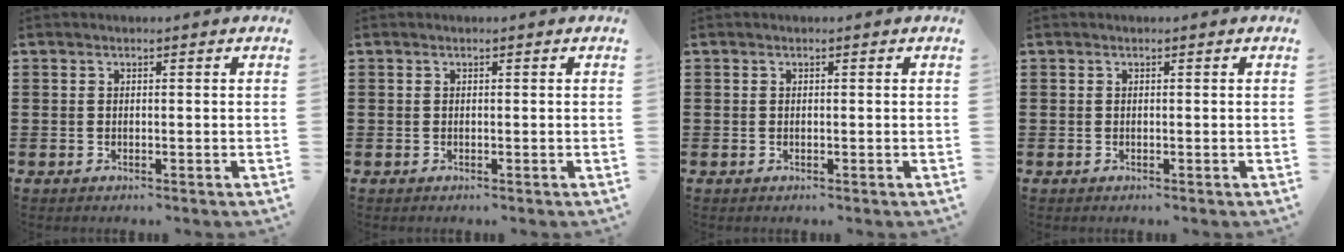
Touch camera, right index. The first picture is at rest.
{"total": 0.0}
{"total": 0.0}
{"total": 0.0}